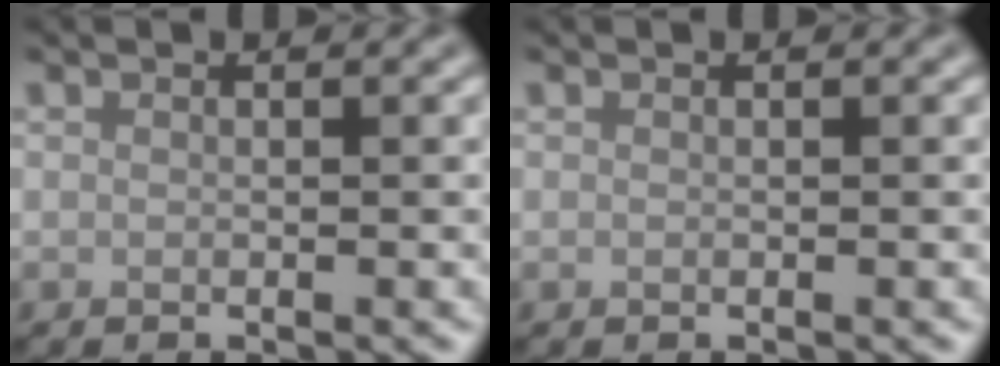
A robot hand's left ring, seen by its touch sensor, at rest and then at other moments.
{"total": 0.0}